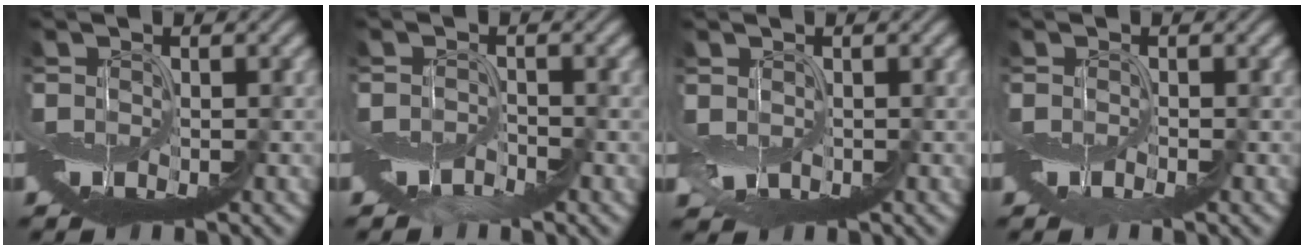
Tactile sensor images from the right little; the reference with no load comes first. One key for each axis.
{"total": 1.1, "fx": -1.0, "fy": 0.0, "fz": -0.4, "tx": 0.007, "ty": -0.004, "tz": -0.019}
{"total": 1.1, "fx": 0.8, "fy": 0.3, "fz": 0.6, "tx": -0.017, "ty": -0.001, "tz": 0.012}
{"total": 1.0, "fx": 0.0, "fy": -0.5, "fz": -0.8, "tx": 0.013, "ty": 0.000, "tz": -0.002}